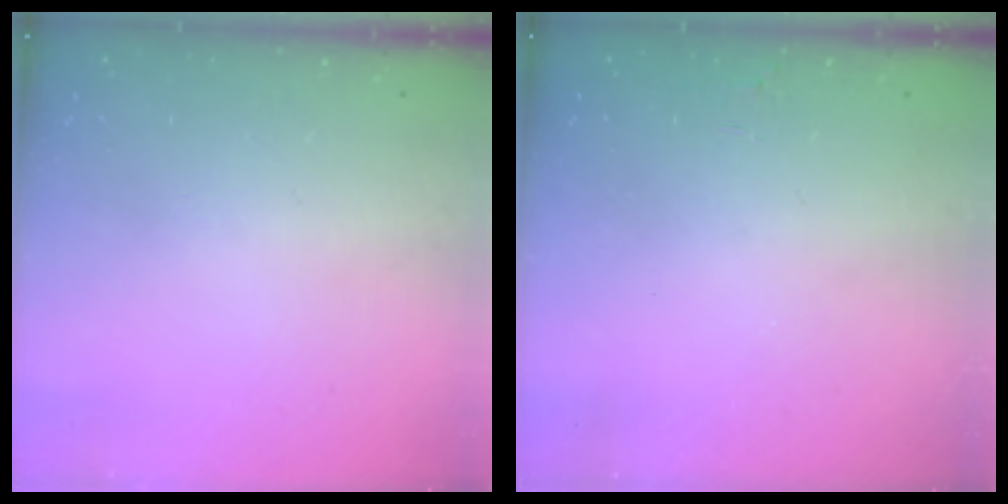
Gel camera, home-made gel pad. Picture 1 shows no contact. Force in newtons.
{"total": 1.7, "press": 1.7, "slide": 0.1}